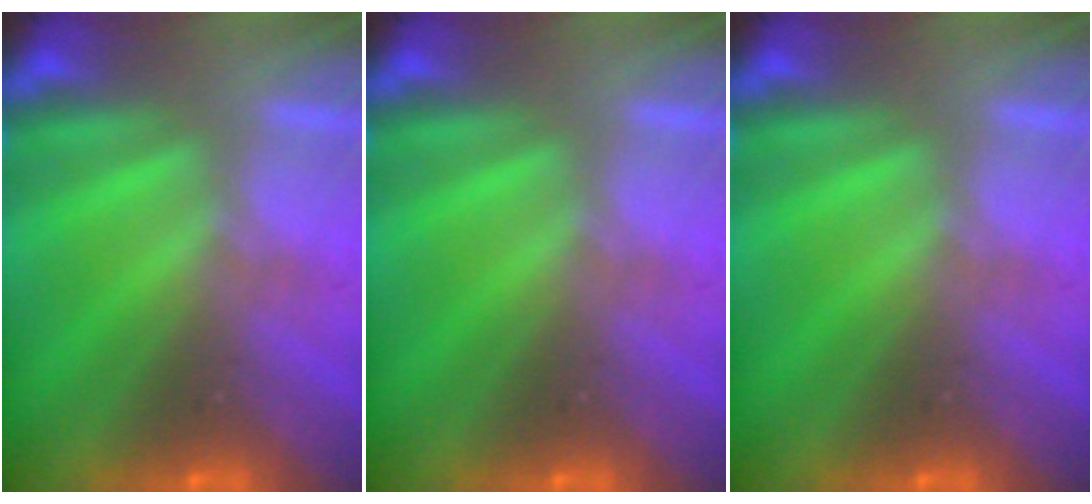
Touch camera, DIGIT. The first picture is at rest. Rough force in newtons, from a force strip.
{"total": 0.0}
{"total": 0.0}